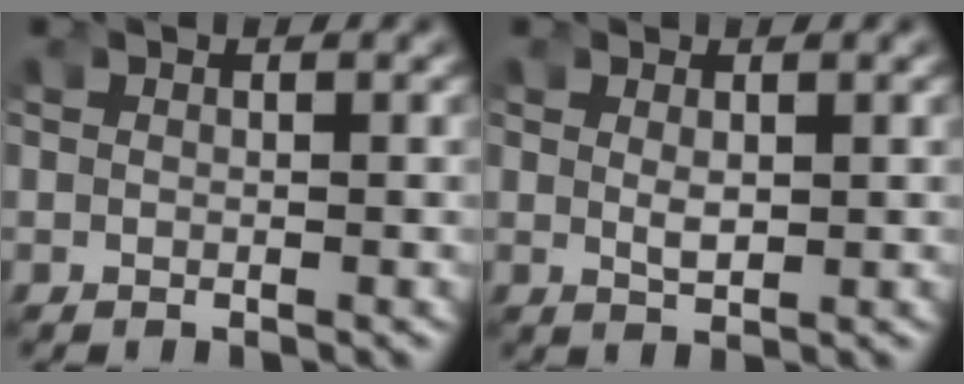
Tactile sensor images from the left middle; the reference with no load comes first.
{"total": 1.1, "force": [0.2, 0.2, 1.1], "torque": [-0.030, -0.013, 0.014]}